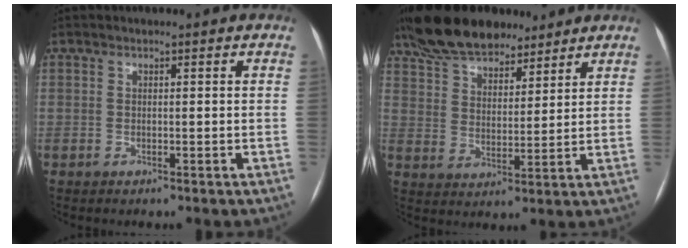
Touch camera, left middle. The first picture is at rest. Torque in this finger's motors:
{"motor_torque": [1.01, -1.13, 0.13, 0.04]}